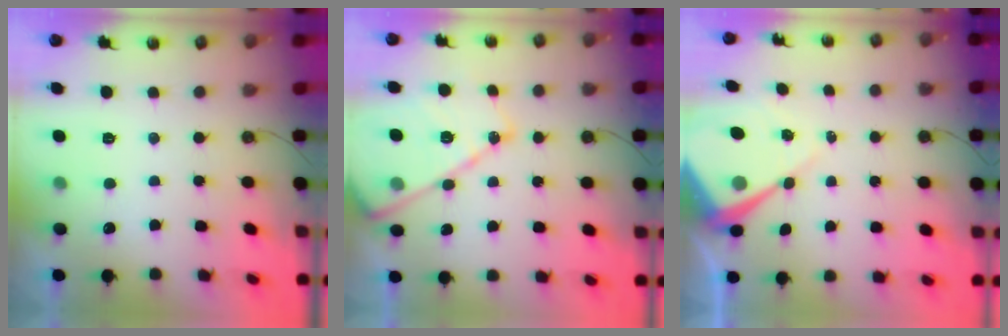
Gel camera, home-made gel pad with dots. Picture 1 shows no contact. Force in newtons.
{"total": 16.6, "press": 16.6, "slide": 1.4}
{"total": 9.4, "press": 9.4, "slide": 0.7}